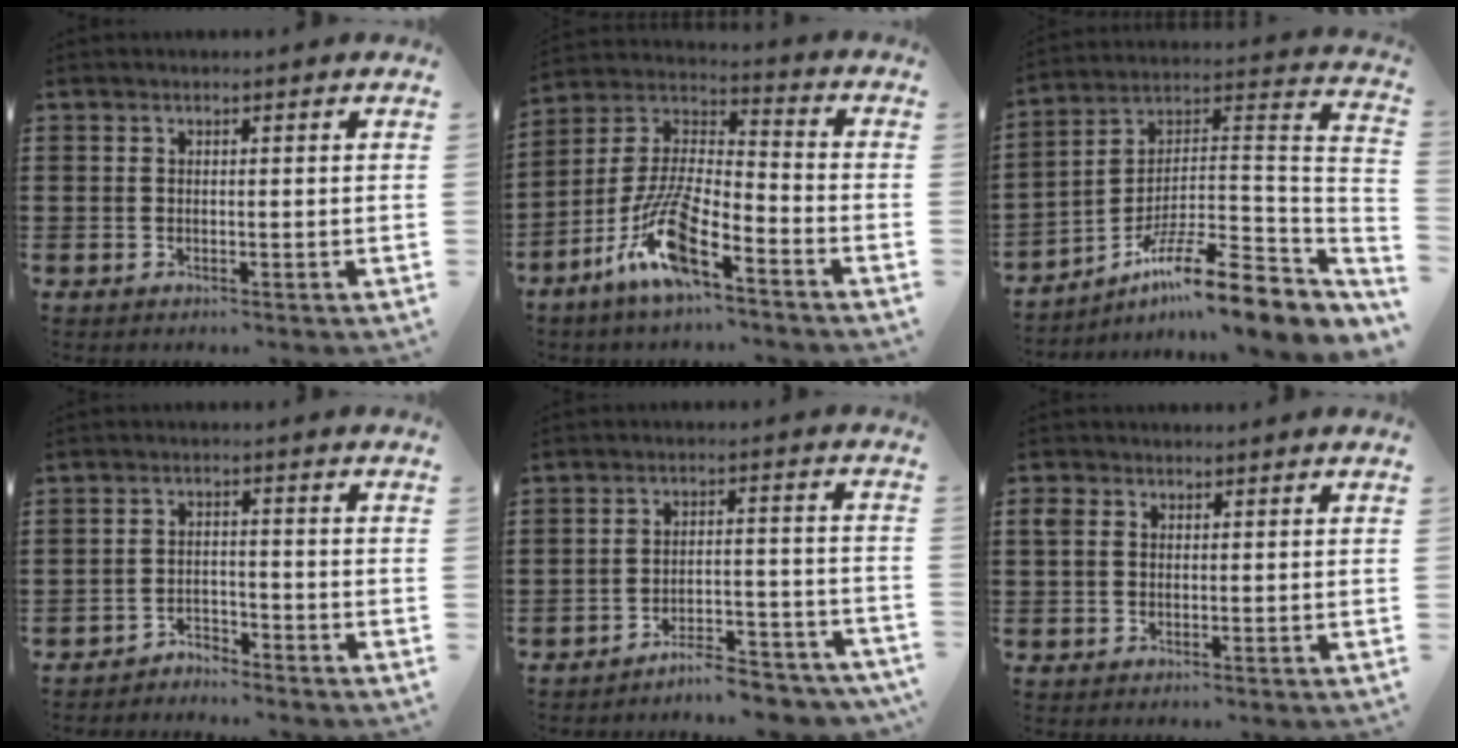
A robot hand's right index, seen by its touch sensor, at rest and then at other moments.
{"total": 11.7, "force": [-7.3, 2.7, 8.7], "torque": [-0.199, -0.006, -0.145]}
{"total": 12.1, "force": [-8.8, 1.4, 8.1], "torque": [-0.135, 0.005, -0.171]}
{"total": 2.8, "force": [-2.8, 0.5, -0.2], "torque": [-0.006, 0.004, -0.060]}
{"total": 5.8, "force": [-5.6, 0.4, 1.4], "torque": [-0.020, 0.011, -0.109]}
{"total": 1.7, "force": [0.4, 1.5, 0.9], "torque": [-0.021, 0.009, 0.006]}